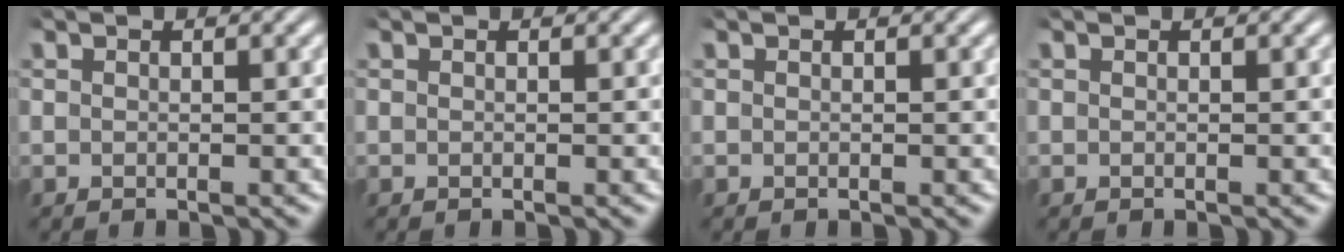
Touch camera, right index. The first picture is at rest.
{"total": 0.0}
{"total": 0.0}
{"total": 0.0}